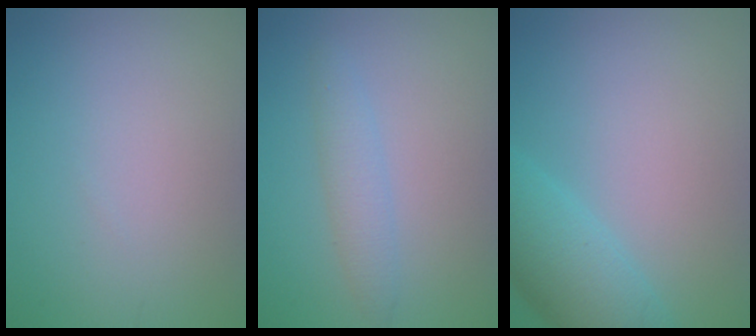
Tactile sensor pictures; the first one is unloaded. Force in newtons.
{"total": 2.2, "press": 2.2, "slide": 0.1}
{"total": 5.1, "press": 5.1, "slide": 0.2}